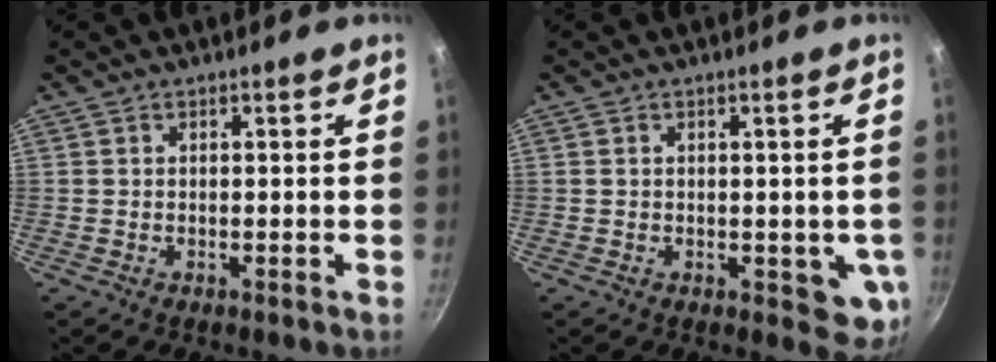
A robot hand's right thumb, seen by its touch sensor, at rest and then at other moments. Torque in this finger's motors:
{"motor_torque": [0.91, 0.52, -0.14, 0.08, 0.16]}